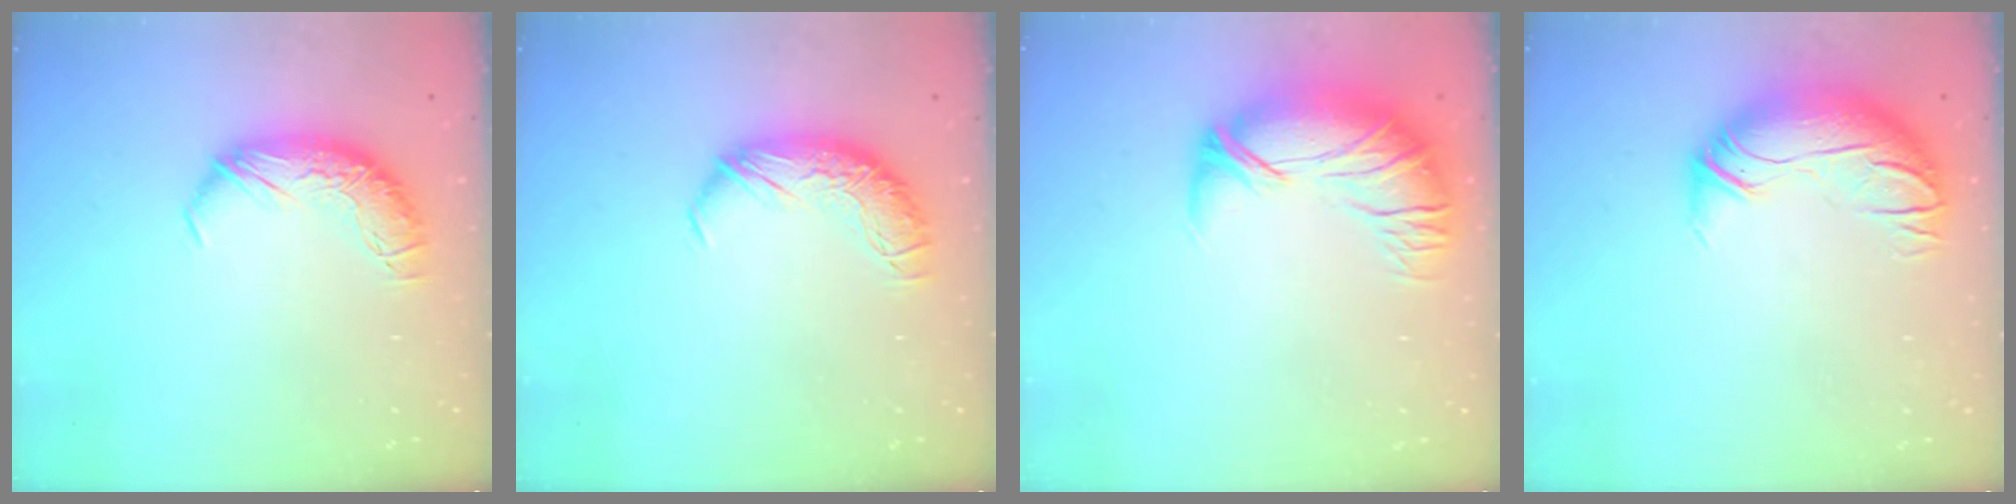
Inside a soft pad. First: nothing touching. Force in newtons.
{"total": 0.0}
{"total": 2.9, "press": 0.6, "slide": 2.9}
{"total": 3.0, "press": 0.4, "slide": 2.9}